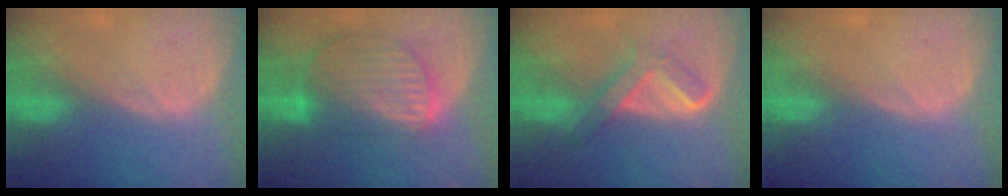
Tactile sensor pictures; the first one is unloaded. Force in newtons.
{"total": 10.0, "press": 8.6, "slide": 5.2}
{"total": 5.6, "press": 5.1, "slide": 2.2}
{"total": 0.0}